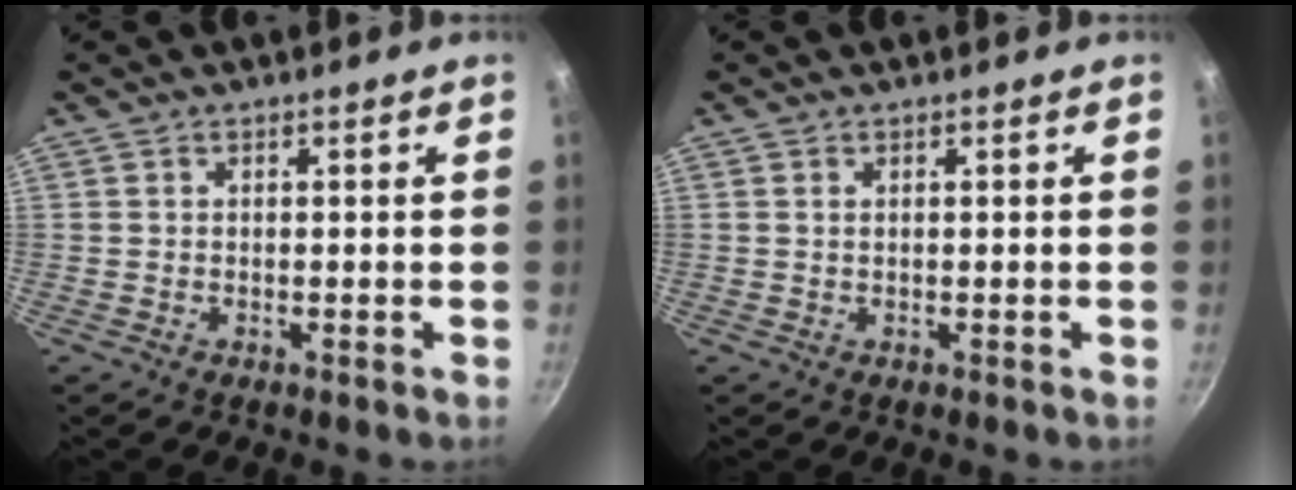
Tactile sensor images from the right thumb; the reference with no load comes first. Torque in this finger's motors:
{"motor_torque": [-0.32, 0.13, -0.50, 0.40, 0.03]}